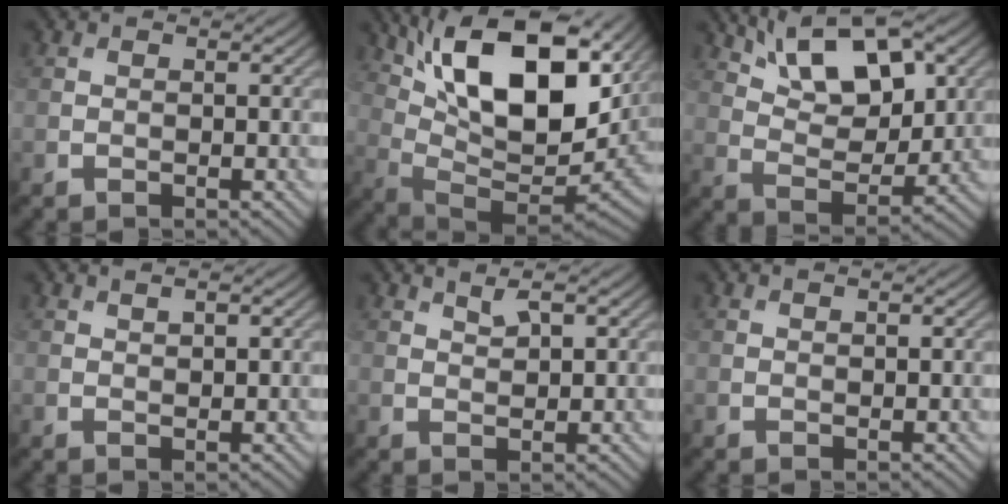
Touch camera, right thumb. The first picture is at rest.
{"total": 18.3, "force": [8.9, 7.5, 14.1], "torque": [-0.262, 0.012, 0.161]}
{"total": 12.6, "force": [7.2, 5.6, 8.7], "torque": [-0.148, 0.004, 0.112]}
{"total": 1.5, "force": [1.0, 0.4, 1.1], "torque": [-0.022, 0.000, 0.022]}
{"total": 2.4, "force": [1.6, 0.7, 1.6], "torque": [-0.029, -0.005, 0.036]}
{"total": 0.5, "force": [0.4, 0.1, 0.4], "torque": [-0.005, 0.002, 0.007]}